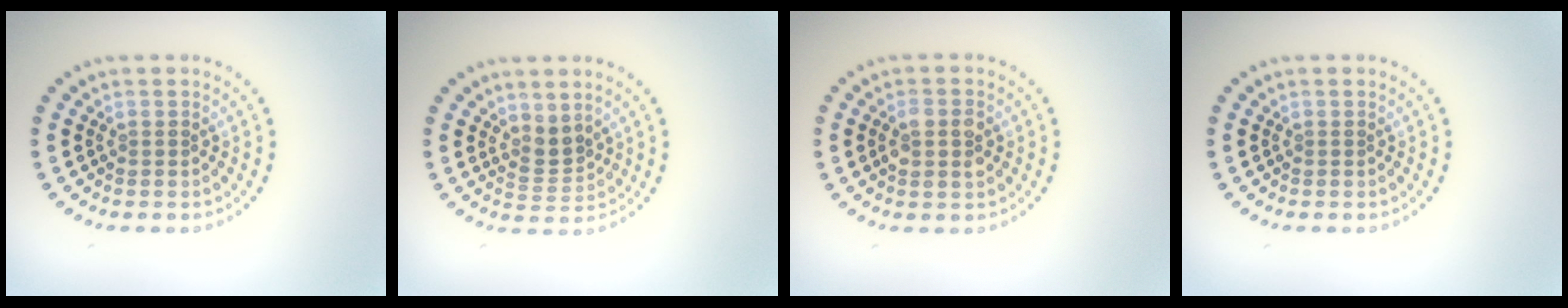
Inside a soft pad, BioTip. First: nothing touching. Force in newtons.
{"total": 2.2, "press": 1.6, "slide": 1.6}
{"total": 2.3, "press": 2.2, "slide": 0.2}
{"total": 0.0}